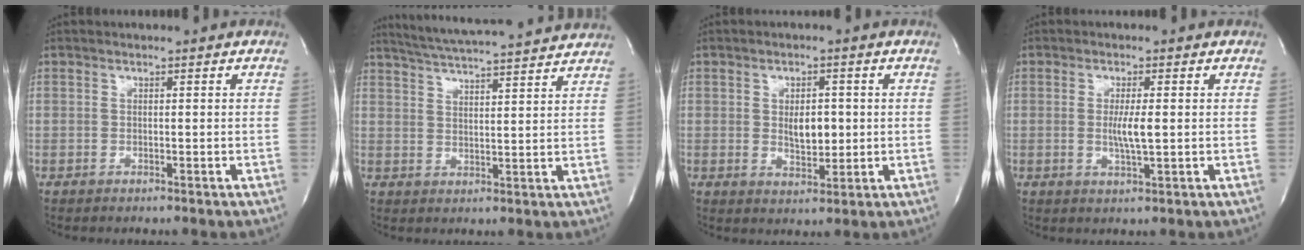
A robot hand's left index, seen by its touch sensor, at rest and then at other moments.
{"total": 16.5, "force": [15.3, 0.1, 6.2], "torque": [-0.115, 0.005, 0.211]}
{"total": 4.3, "force": [-0.1, 2.2, 3.8], "torque": [-0.060, -0.010, 0.006]}
{"total": 3.6, "force": [-0.5, 0.1, 3.6], "torque": [-0.072, -0.011, -0.005]}